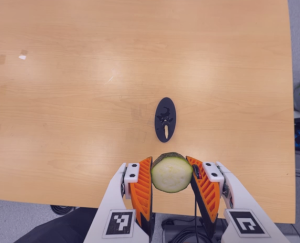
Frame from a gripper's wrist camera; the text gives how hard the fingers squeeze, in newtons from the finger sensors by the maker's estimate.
{"total": 9.0, "left": 8.2, "right": 9.7}